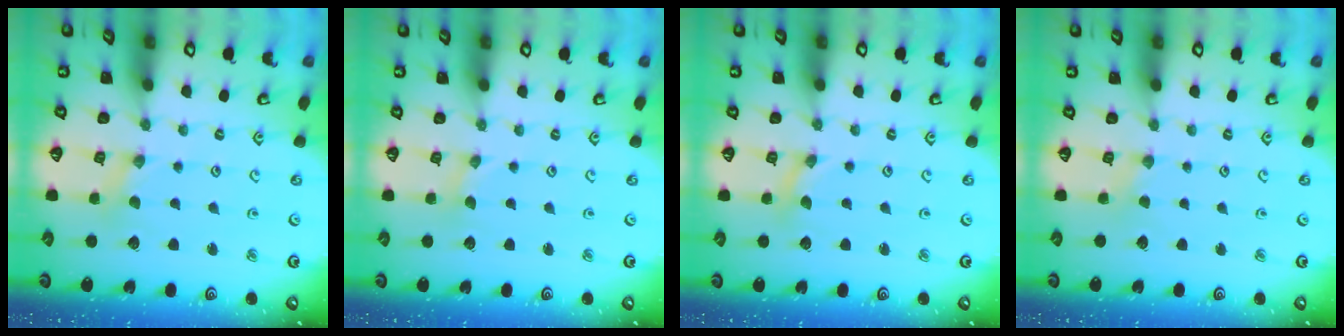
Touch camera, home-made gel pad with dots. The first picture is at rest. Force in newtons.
{"total": 0.0}
{"total": 0.0}
{"total": 1.1, "press": 1.1, "slide": 0.2}